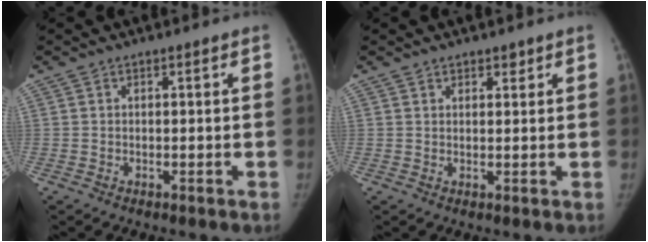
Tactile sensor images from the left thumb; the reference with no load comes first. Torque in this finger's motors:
{"motor_torque": [-0.37, -0.23, -0.33, 0.21, -0.05]}